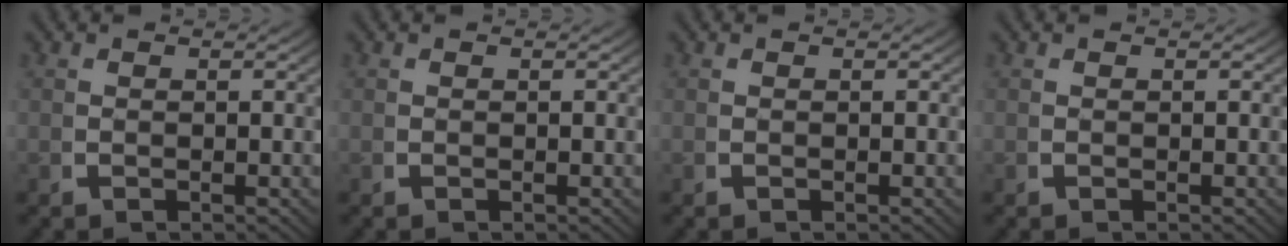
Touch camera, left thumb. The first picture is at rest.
{"total": 0.0}
{"total": 0.0}
{"total": 0.0}